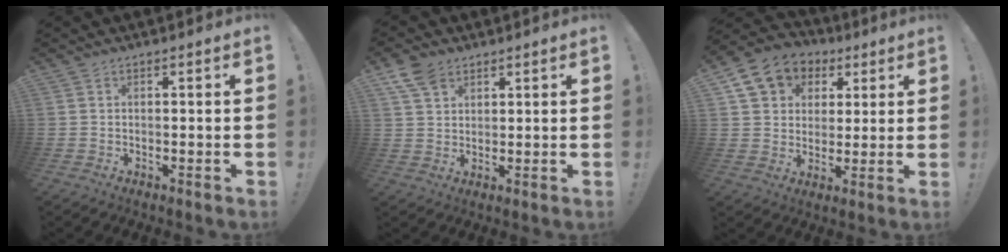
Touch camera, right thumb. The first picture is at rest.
{"total": 6.8, "force": [4.3, 4.4, 2.7], "torque": [-0.045, -0.017, 0.084]}
{"total": 11.6, "force": [5.2, 9.5, 4.1], "torque": [-0.063, -0.026, 0.107]}